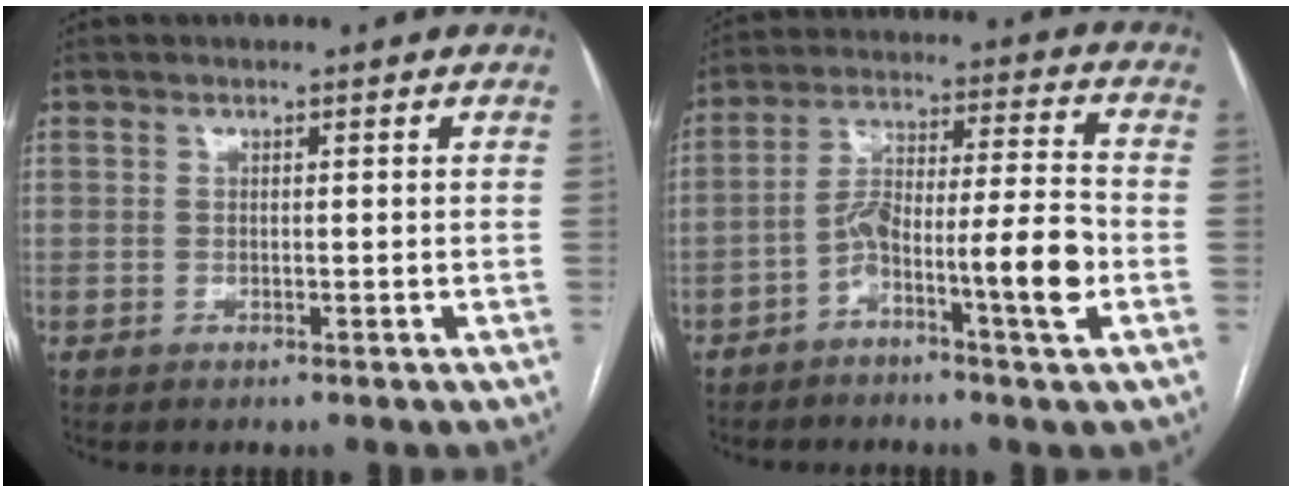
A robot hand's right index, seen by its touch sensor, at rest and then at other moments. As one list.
[{"total": 10.6, "force": [-4.5, 0.5, 9.6], "torque": [-0.164, 0.027, -0.078]}]